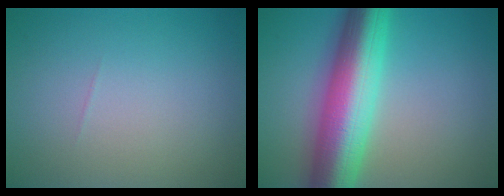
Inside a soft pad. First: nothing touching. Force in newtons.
{"total": 11.2, "press": 11.2, "slide": 0.3}